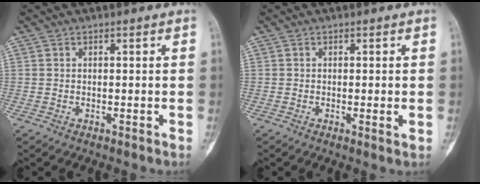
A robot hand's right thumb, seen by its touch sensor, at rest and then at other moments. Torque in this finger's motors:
{"motor_torque": [-0.47, 0.11, -0.39, 0.13, 0.00]}